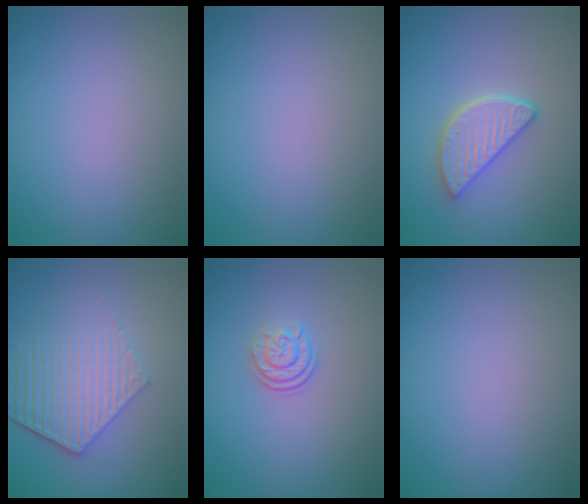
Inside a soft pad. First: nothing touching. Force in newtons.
{"total": 0.0}
{"total": 4.2, "press": 3.4, "slide": 2.4}
{"total": 5.9, "press": 4.3, "slide": 4.0}
{"total": 2.4, "press": 1.8, "slide": 1.6}
{"total": 0.0}